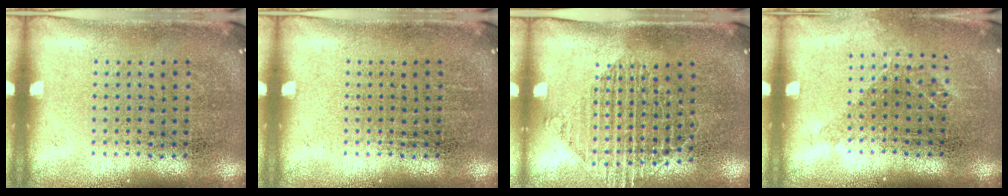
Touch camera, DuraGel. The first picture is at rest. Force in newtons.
{"total": 0.0}
{"total": 1.4, "press": 1.2, "slide": 0.7}
{"total": 1.1, "press": 0.9, "slide": 0.6}